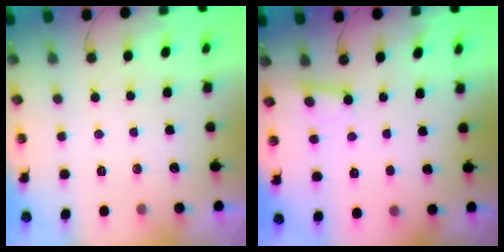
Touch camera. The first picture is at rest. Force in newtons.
{"total": 2.4, "press": 2.3, "slide": 0.6}